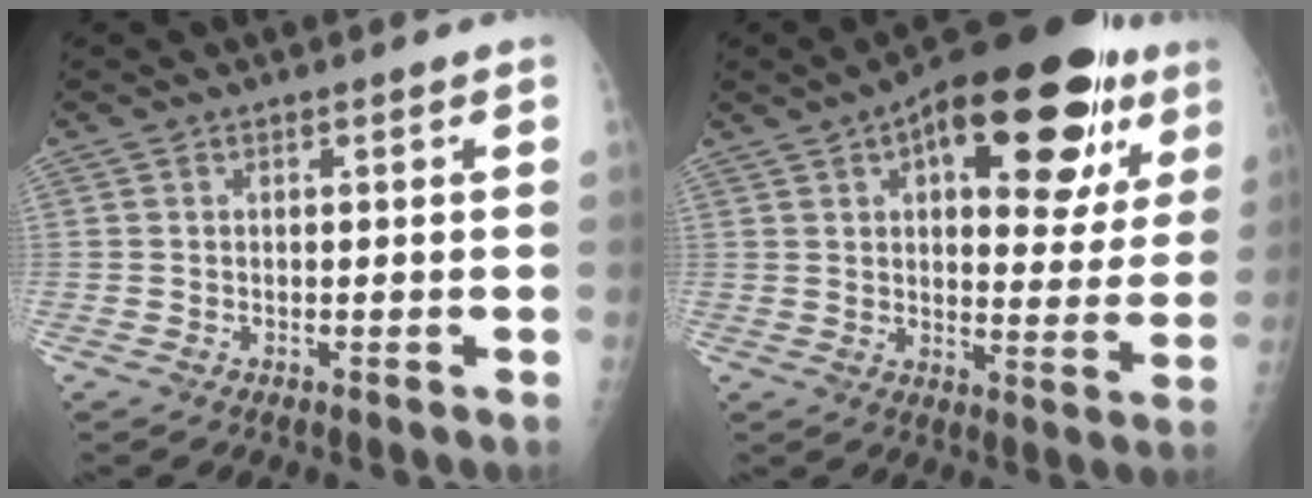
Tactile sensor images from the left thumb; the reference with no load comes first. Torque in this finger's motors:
{"motor_torque": [0.21, 0.96, 1.23, -1.27, 0.16]}